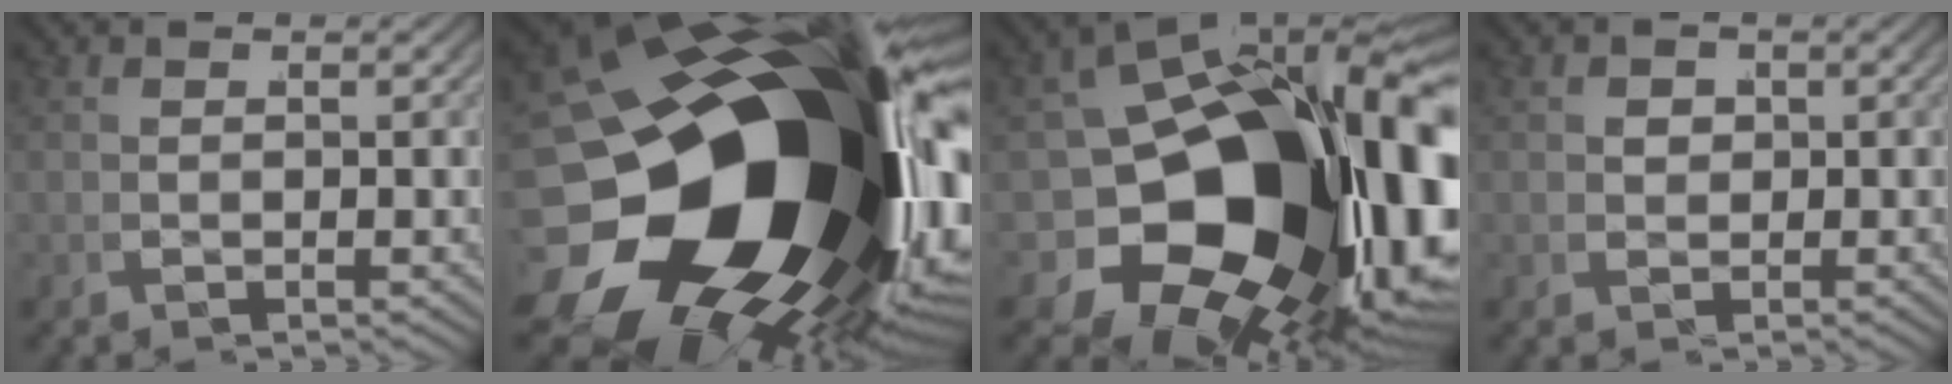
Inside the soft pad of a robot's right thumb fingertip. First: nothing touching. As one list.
[{"total": 39.2, "force": [-2.9, 23.4, 31.2], "torque": [-0.459, -0.067, -0.018]}, {"total": 28.3, "force": [-4.7, 16.8, 22.2], "torque": [-0.361, -0.077, -0.031]}, {"total": 0.8, "force": [0.2, 0.7, -0.2], "torque": [0.003, -0.011, 0.014]}]